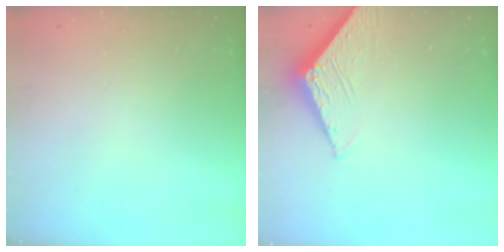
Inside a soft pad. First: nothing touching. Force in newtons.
{"total": 6.5, "press": 6.5, "slide": 0.4}